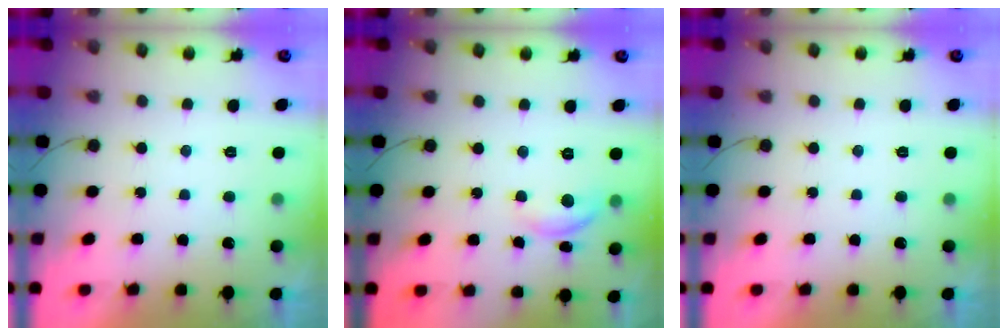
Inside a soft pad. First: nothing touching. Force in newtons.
{"total": 6.9, "press": 6.8, "slide": 0.7}
{"total": 0.0}